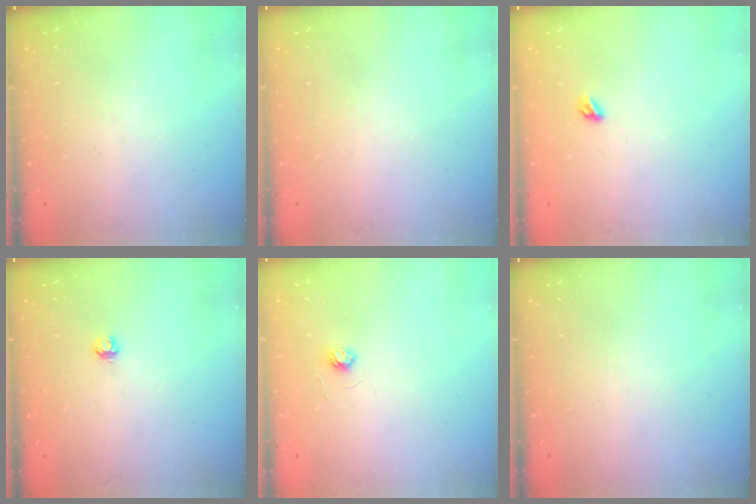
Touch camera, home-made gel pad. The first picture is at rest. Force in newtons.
{"total": 0.8, "press": 0.8, "slide": 0.0}
{"total": 3.4, "press": 3.3, "slide": 0.8}
{"total": 3.6, "press": 3.6, "slide": 0.3}
{"total": 3.1, "press": 3.1, "slide": 0.3}
{"total": 0.0}